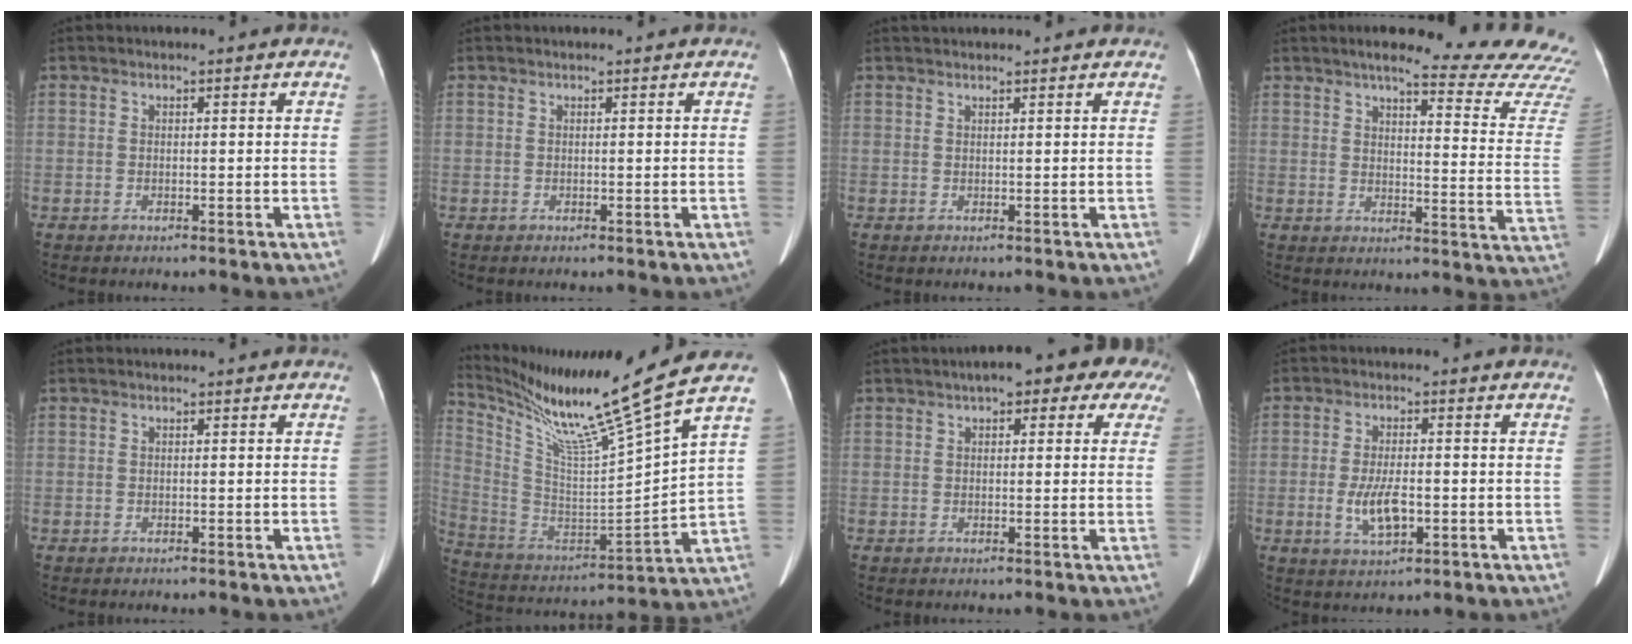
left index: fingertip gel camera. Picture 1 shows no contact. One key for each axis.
{"total": 0.0}
{"total": 4.6, "fx": 4.3, "fy": 0.3, "fz": 1.6, "tx": -0.019, "ty": 0.034, "tz": 0.054}
{"total": 22.2, "fx": 20.3, "fy": 1.4, "fz": 8.8, "tx": -0.101, "ty": -0.097, "tz": 0.221}
{"total": 0.0}
{"total": 21.1, "fx": 16.5, "fy": -2.6, "fz": 12.9, "tx": -0.236, "ty": -0.050, "tz": 0.284}
{"total": 10.6, "fx": 6.1, "fy": 3.9, "fz": 7.6, "tx": -0.077, "ty": 0.039, "tz": 0.064}
{"total": 5.5, "fx": -1.4, "fy": 1.9, "fz": 5.0, "tx": -0.102, "ty": -0.005, "tz": -0.021}